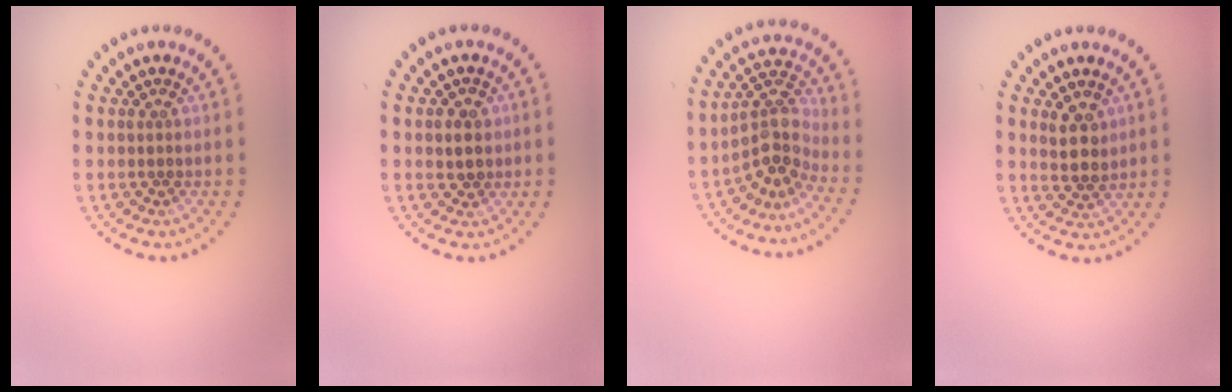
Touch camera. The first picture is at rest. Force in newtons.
{"total": 1.7, "press": 1.5, "slide": 0.6}
{"total": 3.8, "press": 2.8, "slide": 2.6}
{"total": 2.7, "press": 2.5, "slide": 1.0}